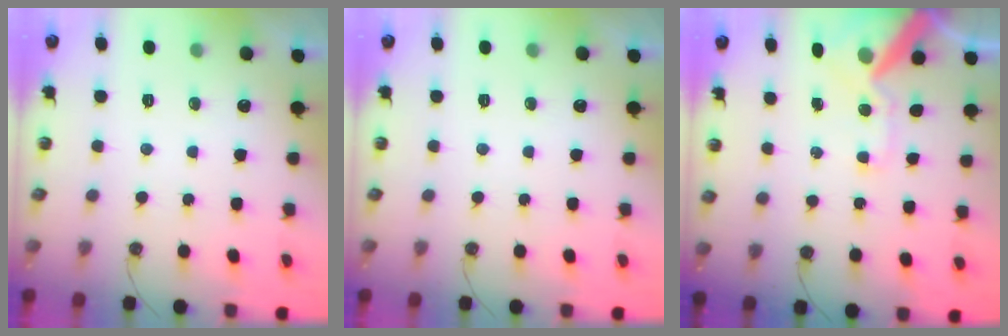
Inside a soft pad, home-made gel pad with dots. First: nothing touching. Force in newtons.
{"total": 0.0}
{"total": 13.1, "press": 12.9, "slide": 2.2}